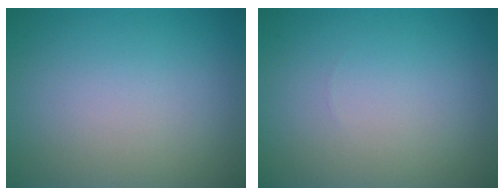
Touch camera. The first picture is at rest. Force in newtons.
{"total": 0.0}